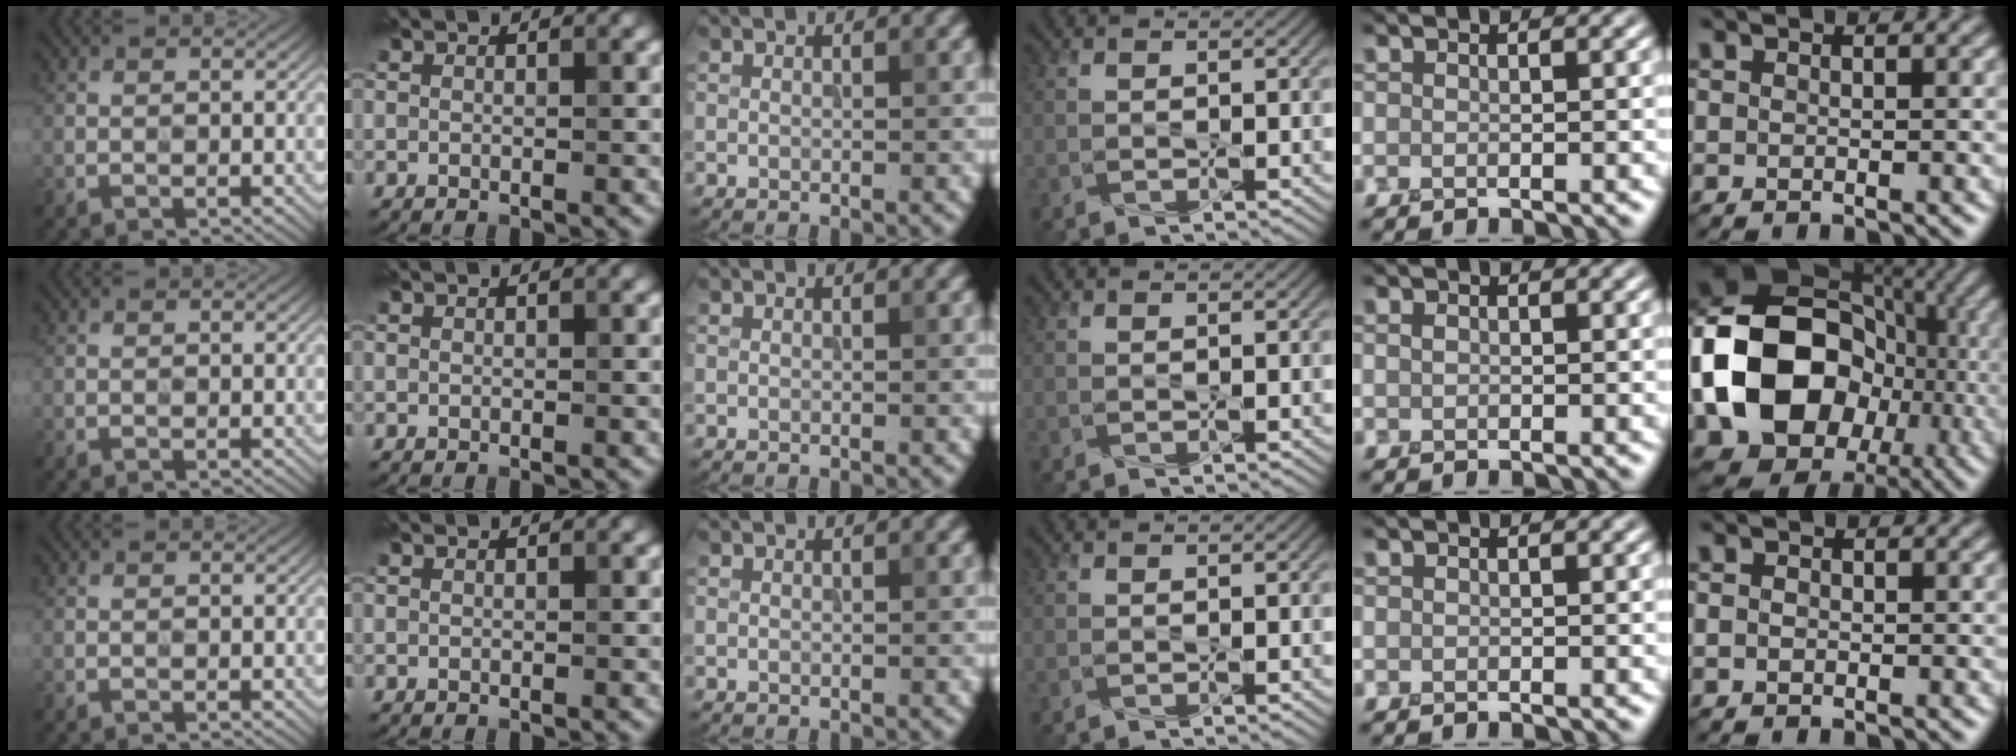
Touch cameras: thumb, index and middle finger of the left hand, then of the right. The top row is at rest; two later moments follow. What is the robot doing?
{"motion": "press", "object": "button"}